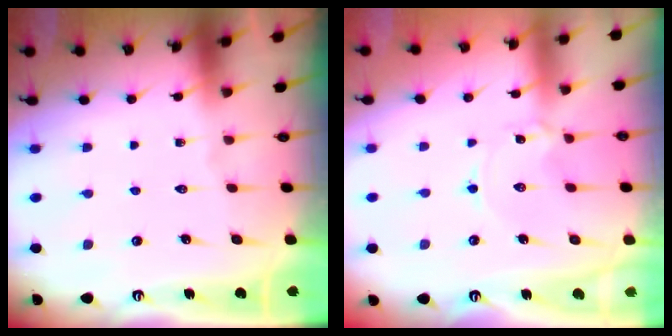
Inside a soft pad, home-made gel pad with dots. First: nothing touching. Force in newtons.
{"total": 0.9, "press": 0.9, "slide": 0.1}